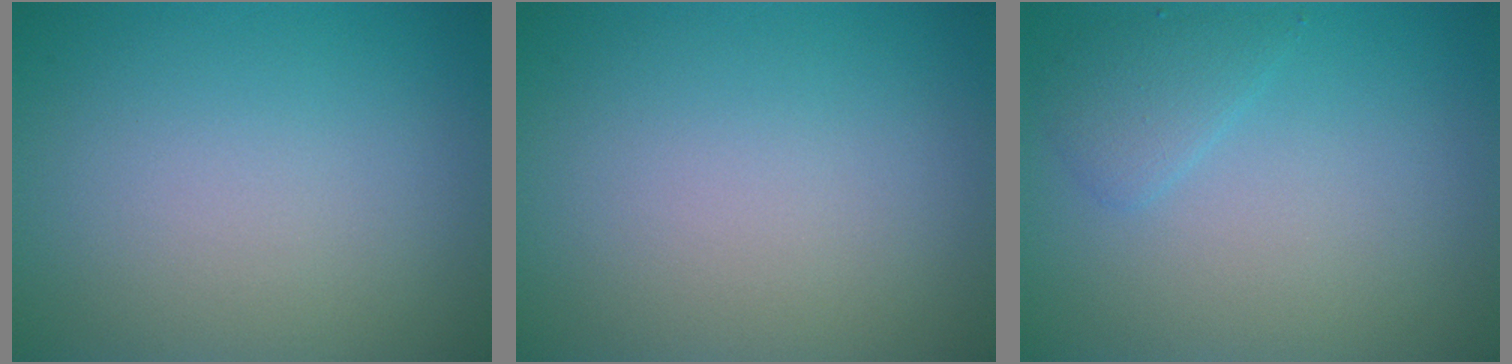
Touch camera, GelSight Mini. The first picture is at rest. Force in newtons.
{"total": 0.0}
{"total": 1.7, "press": 1.7, "slide": 0.1}